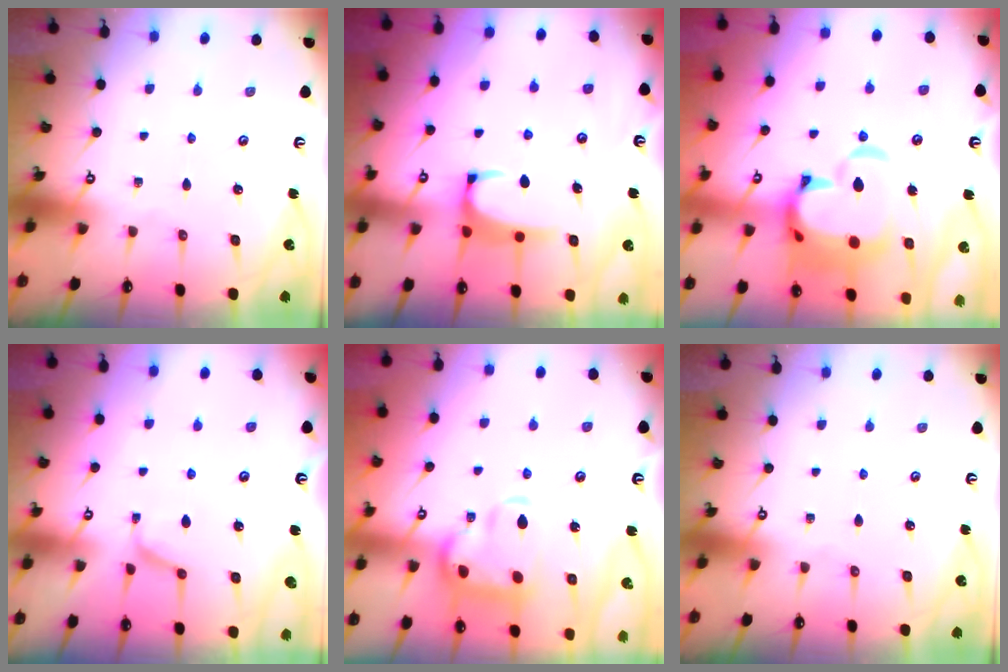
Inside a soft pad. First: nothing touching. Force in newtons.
{"total": 2.2, "press": 2.0, "slide": 0.7}
{"total": 13.8, "press": 13.7, "slide": 2.0}
{"total": 2.3, "press": 2.0, "slide": 1.1}
{"total": 7.8, "press": 7.5, "slide": 1.8}
{"total": 0.0}